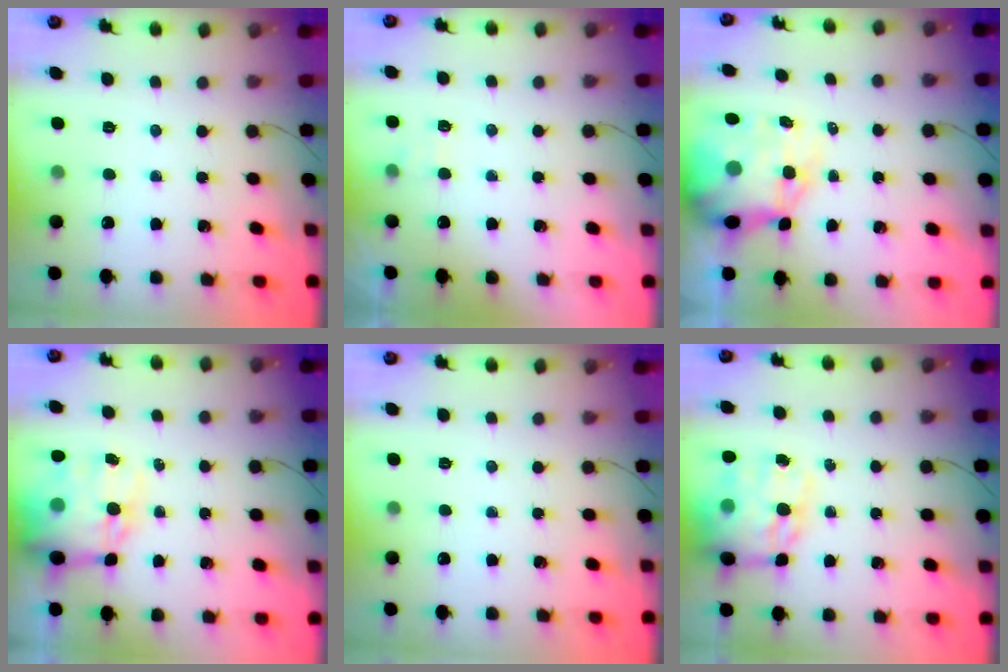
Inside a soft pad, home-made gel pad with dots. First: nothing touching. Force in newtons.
{"total": 2.8, "press": 2.5, "slide": 1.4}
{"total": 13.5, "press": 13.1, "slide": 3.4}
{"total": 16.1, "press": 15.7, "slide": 3.8}
{"total": 0.0}
{"total": 18.1, "press": 17.6, "slide": 4.4}